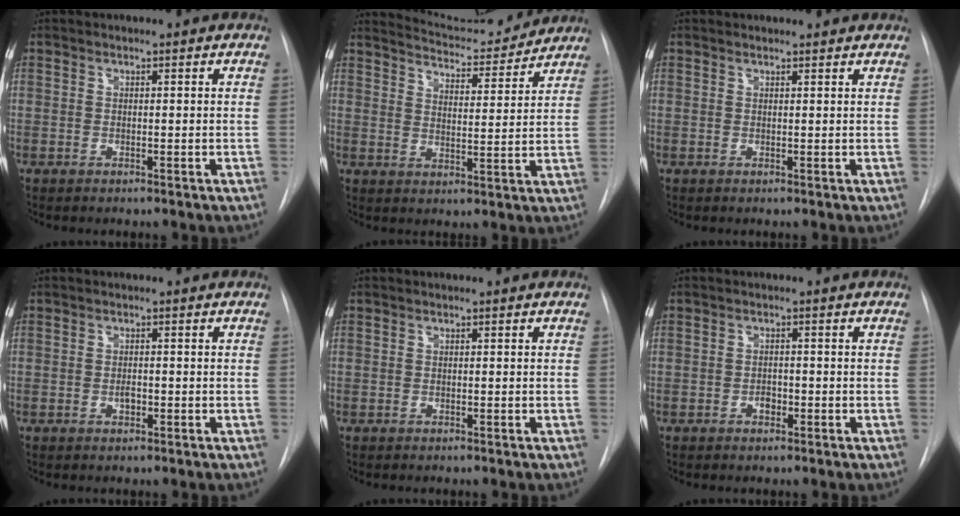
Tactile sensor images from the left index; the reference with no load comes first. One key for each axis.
{"total": 10.8, "fx": 10.7, "fy": 0.9, "fz": 1.6, "tx": -0.027, "ty": -0.002, "tz": 0.153}
{"total": 3.0, "fx": 2.9, "fy": 0.4, "fz": 0.4, "tx": -0.010, "ty": 0.015, "tz": 0.031}
{"total": 1.0, "fx": -0.3, "fy": 0.5, "fz": 0.8, "tx": -0.016, "ty": 0.001, "tz": -0.006}
{"total": 0.0}
{"total": 1.2, "fx": -0.6, "fy": 0.8, "fz": 0.7, "tx": -0.009, "ty": 0.004, "tz": -0.010}